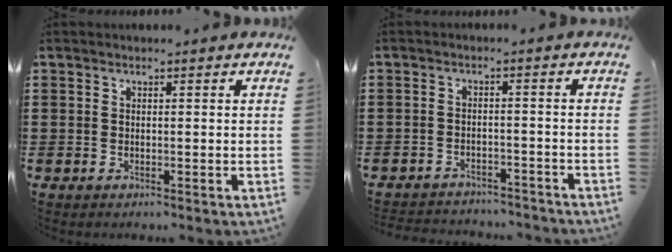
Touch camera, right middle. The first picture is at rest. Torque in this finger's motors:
{"motor_torque": [0.07, -0.02, 0.14, 0.06]}